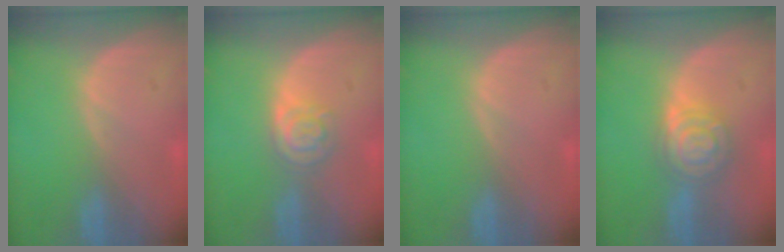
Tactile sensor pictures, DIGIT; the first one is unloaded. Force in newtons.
{"total": 4.3, "press": 3.9, "slide": 1.9}
{"total": 0.0}
{"total": 6.7, "press": 6.7, "slide": 0.4}